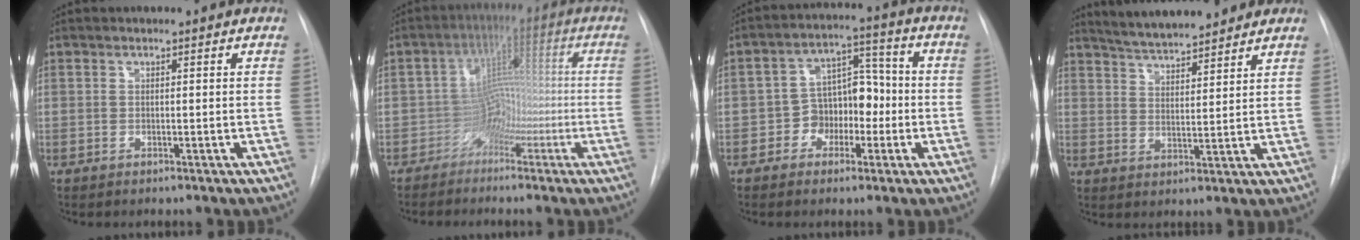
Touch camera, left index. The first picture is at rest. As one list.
[{"total": 4.6, "force": [-2.8, 3.2, 2.0], "torque": [-0.028, 0.016, -0.054]}, {"total": 7.6, "force": [-2.3, 5.7, 4.5], "torque": [-0.068, 0.038, -0.038]}, {"total": 10.6, "force": [9.6, 1.6, 4.3], "torque": [-0.068, 0.016, 0.150]}]